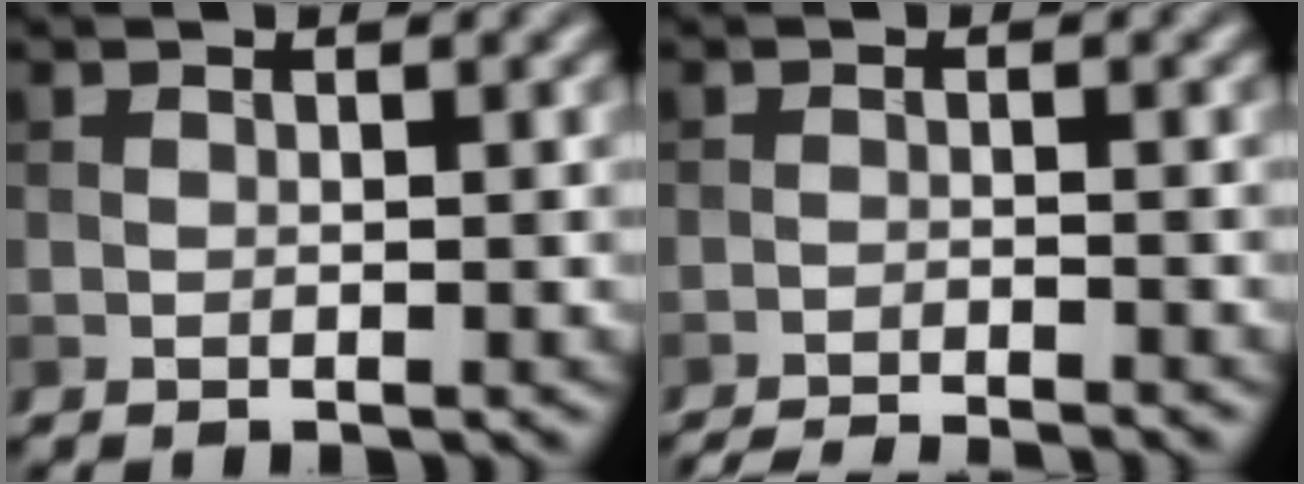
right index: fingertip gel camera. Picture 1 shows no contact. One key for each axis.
{"total": 5.0, "fx": -4.7, "fy": 0.5, "fz": 1.6, "tx": -0.026, "ty": -0.014, "tz": -0.075}